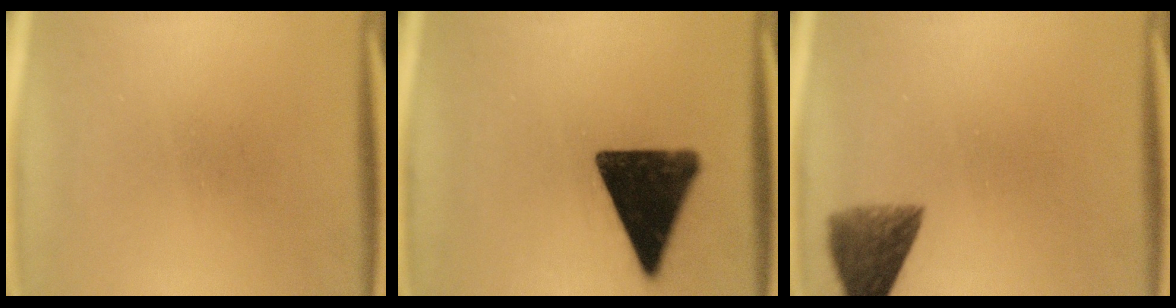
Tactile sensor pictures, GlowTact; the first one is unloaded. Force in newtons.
{"total": 15.7}
{"total": 6.3}